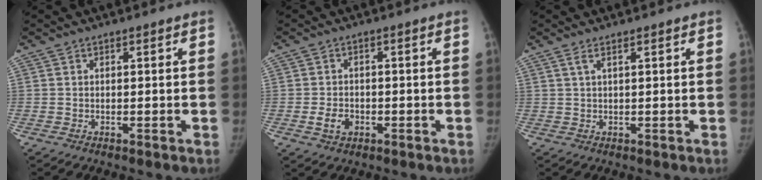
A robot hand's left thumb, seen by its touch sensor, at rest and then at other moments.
{"total": 3.7, "force": [-1.4, 2.8, 2.1], "torque": [-0.031, 0.009, -0.021]}
{"total": 1.2, "force": [0.7, 0.2, 1.0], "torque": [-0.030, 0.010, 0.016]}